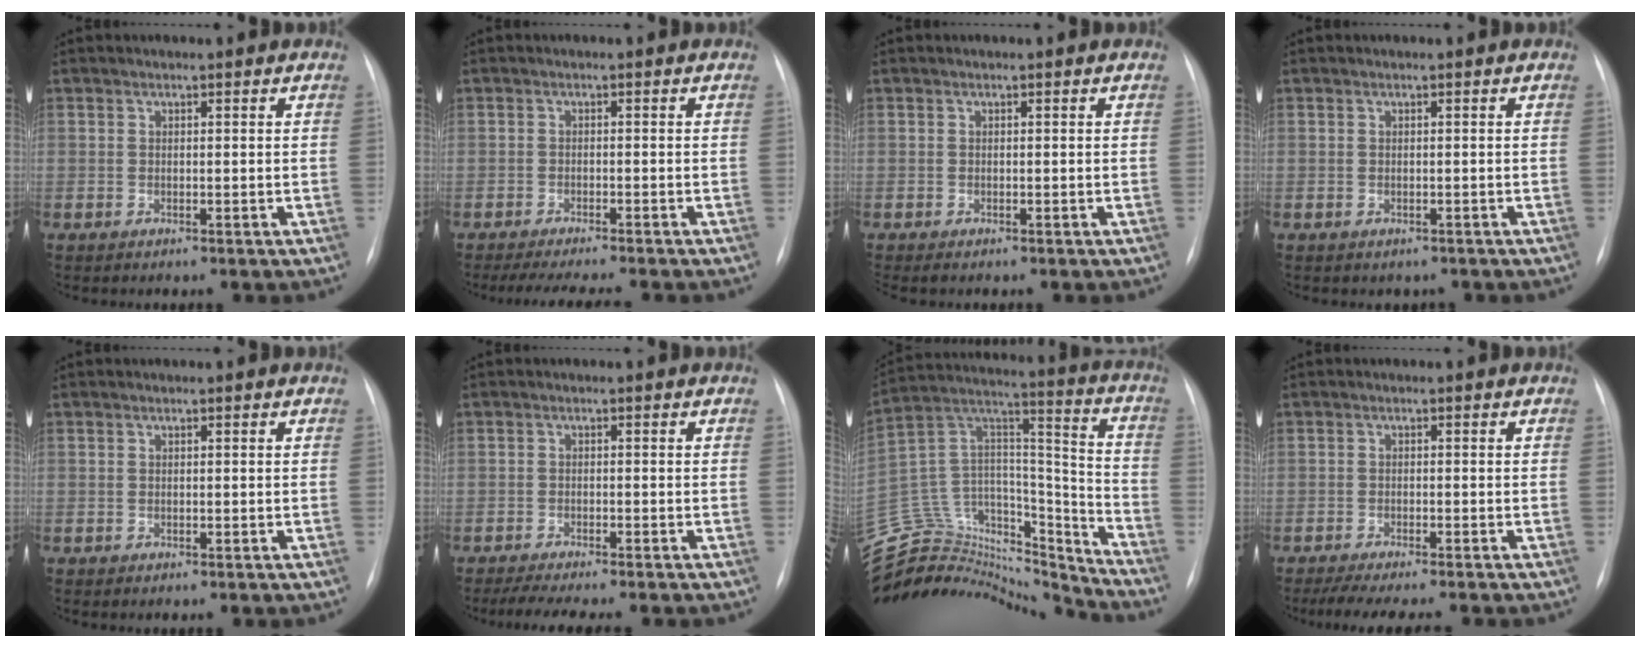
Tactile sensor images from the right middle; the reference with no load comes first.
{"total": 8.6, "force": [-7.5, 0.5, 4.2], "torque": [-0.054, -0.012, -0.110]}
{"total": 1.5, "force": [-1.2, 0.4, 0.8], "torque": [-0.008, -0.003, -0.011]}
{"total": 1.4, "force": [-1.0, 0.9, 0.2], "torque": [-0.003, 0.003, -0.010]}
{"total": 0.0}
{"total": 7.3, "force": [-6.2, 0.6, 3.9], "torque": [-0.052, -0.010, -0.092]}
{"total": 29.8, "force": [-27.8, 8.2, 6.8], "torque": [-0.174, 0.041, -0.436]}
{"total": 8.6, "force": [-7.3, 0.8, 4.5], "torque": [-0.058, -0.012, -0.109]}